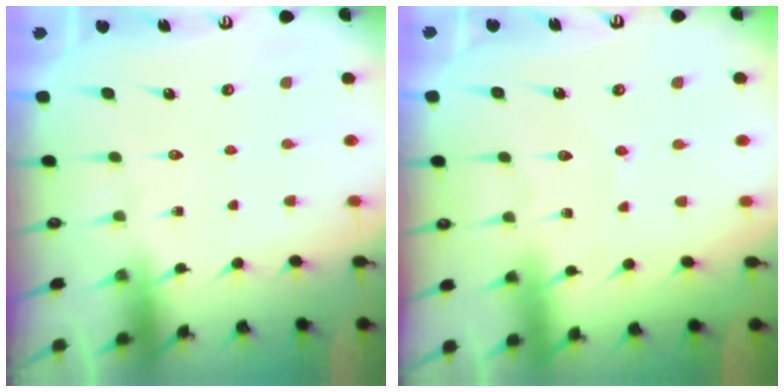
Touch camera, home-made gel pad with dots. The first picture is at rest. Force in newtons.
{"total": 4.4, "press": 4.4, "slide": 0.4}